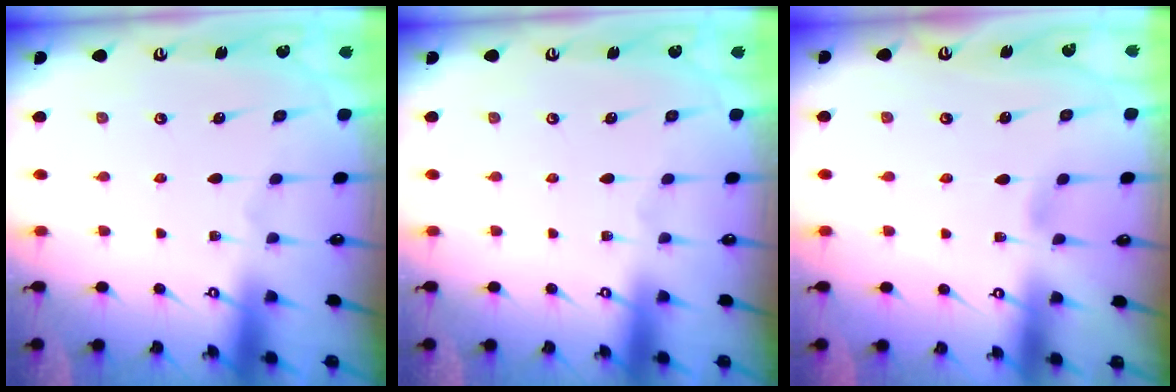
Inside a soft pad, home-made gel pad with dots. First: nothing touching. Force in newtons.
{"total": 0.0}
{"total": 2.9, "press": 2.8, "slide": 0.3}